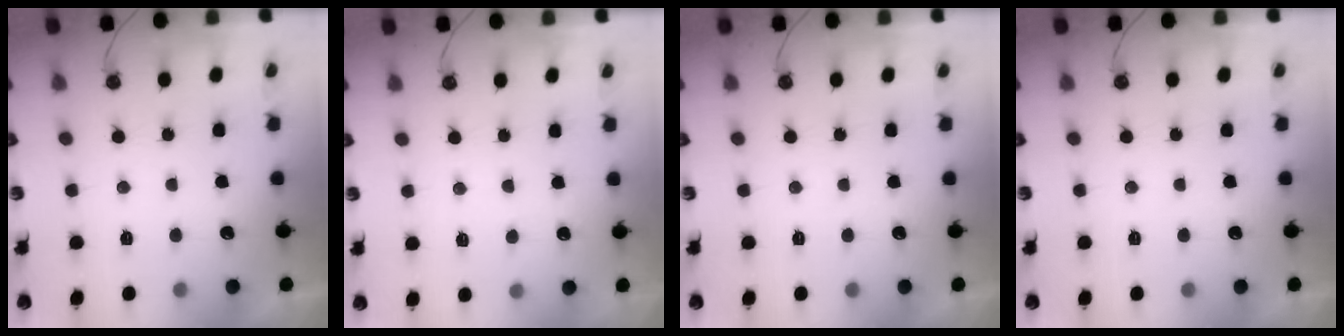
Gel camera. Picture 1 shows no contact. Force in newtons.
{"total": 3.3, "press": 3.2, "slide": 0.5}
{"total": 0.0}
{"total": 0.0}